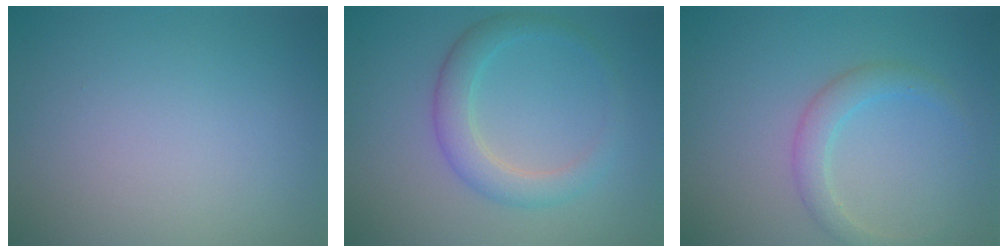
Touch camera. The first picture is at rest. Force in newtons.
{"total": 3.2, "press": 3.2, "slide": 0.1}
{"total": 2.3, "press": 2.2, "slide": 0.3}